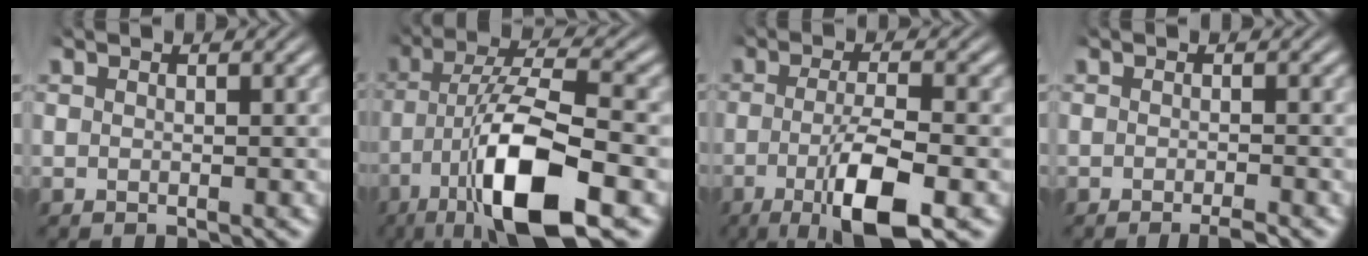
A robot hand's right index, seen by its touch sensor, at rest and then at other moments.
{"total": 9.6, "force": [-2.2, 3.2, 8.8], "torque": [-0.162, -0.020, -0.023]}
{"total": 7.0, "force": [-2.8, 1.4, 6.3], "torque": [-0.108, -0.020, -0.034]}
{"total": 1.3, "force": [-1.2, -0.1, 0.6], "torque": [-0.007, 0.001, -0.025]}